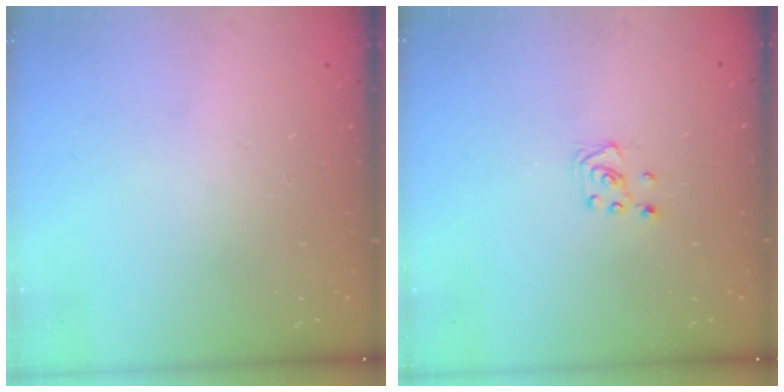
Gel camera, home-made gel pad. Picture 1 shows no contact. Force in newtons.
{"total": 3.0, "press": 2.9, "slide": 0.3}